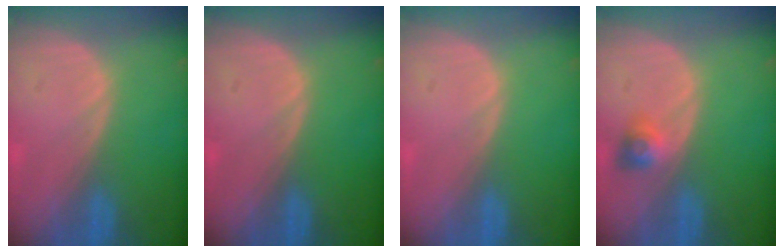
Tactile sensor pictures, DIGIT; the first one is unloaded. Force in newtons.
{"total": 0.0}
{"total": 0.0}
{"total": 2.9, "press": 2.7, "slide": 1.2}